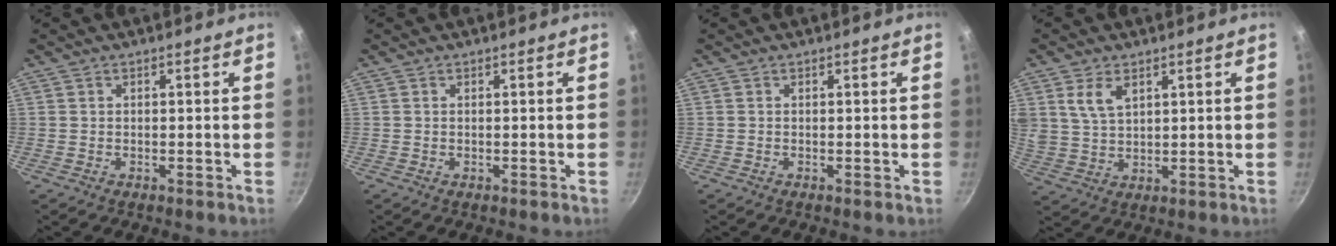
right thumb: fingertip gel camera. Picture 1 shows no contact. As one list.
[{"total": 0.0}, {"total": 0.0}, {"total": 6.1, "force": [2.9, 3.5, 4.0], "torque": [-0.068, -0.012, 0.062]}]